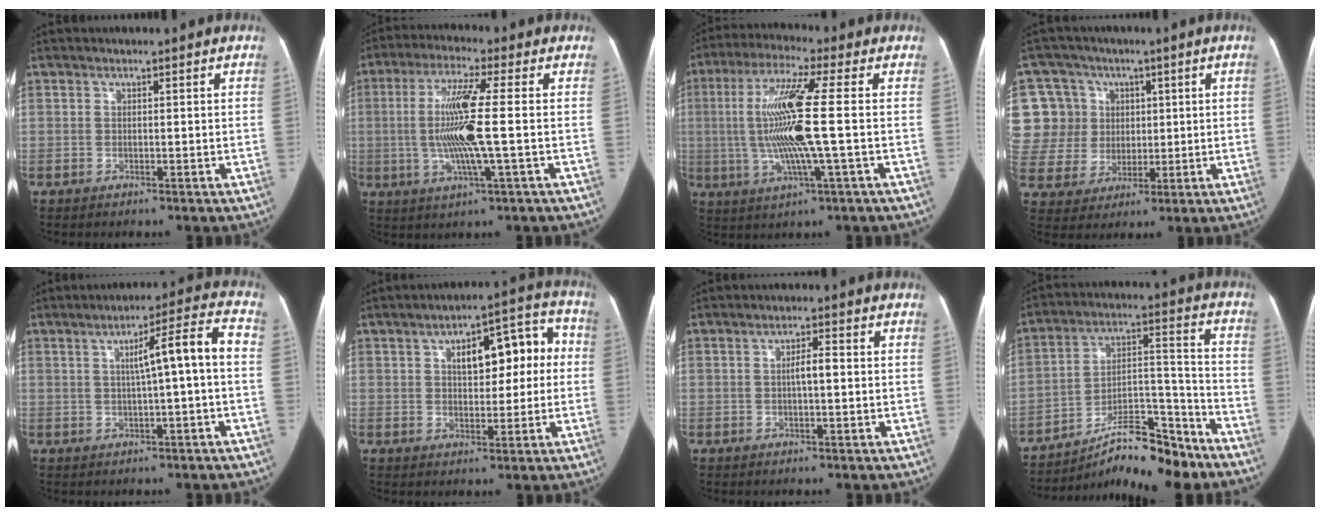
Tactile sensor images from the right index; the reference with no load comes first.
{"total": 11.0, "force": [-0.5, 0.1, 11.0], "torque": [-0.225, 0.001, -0.014]}
{"total": 13.4, "force": [-0.2, -0.2, 13.4], "torque": [-0.274, 0.005, -0.008]}
{"total": 15.6, "force": [4.2, 14.2, 4.9], "torque": [-0.154, 0.058, 0.099]}
{"total": 8.2, "force": [0.3, -0.1, 8.2], "torque": [-0.121, 0.024, 0.004]}
{"total": 10.7, "force": [1.5, 4.9, 9.4], "torque": [-0.116, 0.051, 0.025]}
{"total": 2.8, "force": [-0.1, 0.6, 2.8], "torque": [-0.048, 0.009, -0.001]}
{"total": 15.5, "force": [-12.7, 3.6, 8.1], "torque": [-0.116, 0.042, -0.204]}